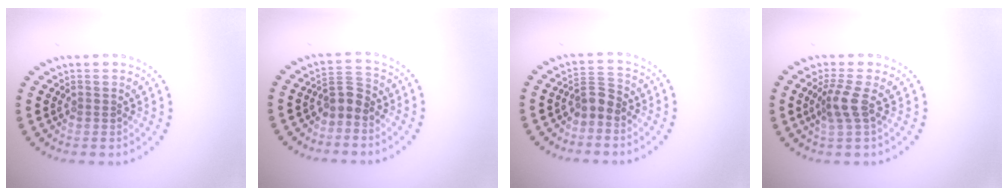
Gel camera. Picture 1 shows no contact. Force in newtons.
{"total": 2.1, "press": 1.7, "slide": 1.2}
{"total": 2.1, "press": 1.8, "slide": 1.2}
{"total": 2.5, "press": 1.9, "slide": 1.7}